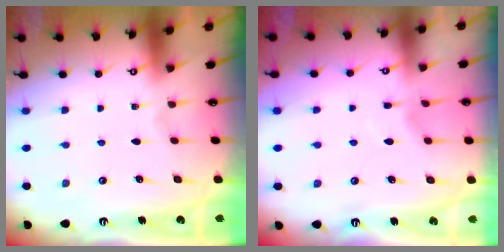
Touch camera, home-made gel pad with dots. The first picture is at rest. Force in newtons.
{"total": 2.8, "press": 2.8, "slide": 0.5}